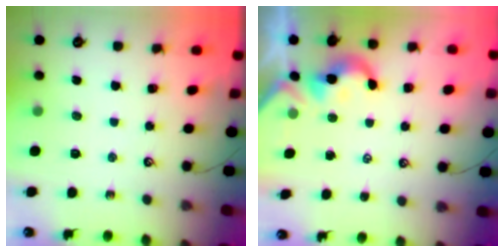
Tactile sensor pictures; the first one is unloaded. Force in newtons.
{"total": 2.1, "press": 2.1, "slide": 0.4}